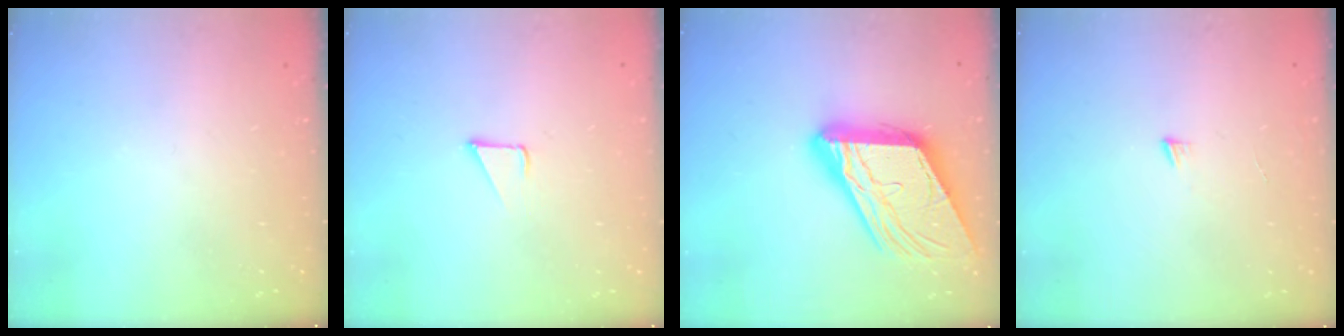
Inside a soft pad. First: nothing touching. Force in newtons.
{"total": 2.8, "press": 2.8, "slide": 0.2}
{"total": 20.7, "press": 20.6, "slide": 2.1}
{"total": 3.0, "press": 3.0, "slide": 0.3}